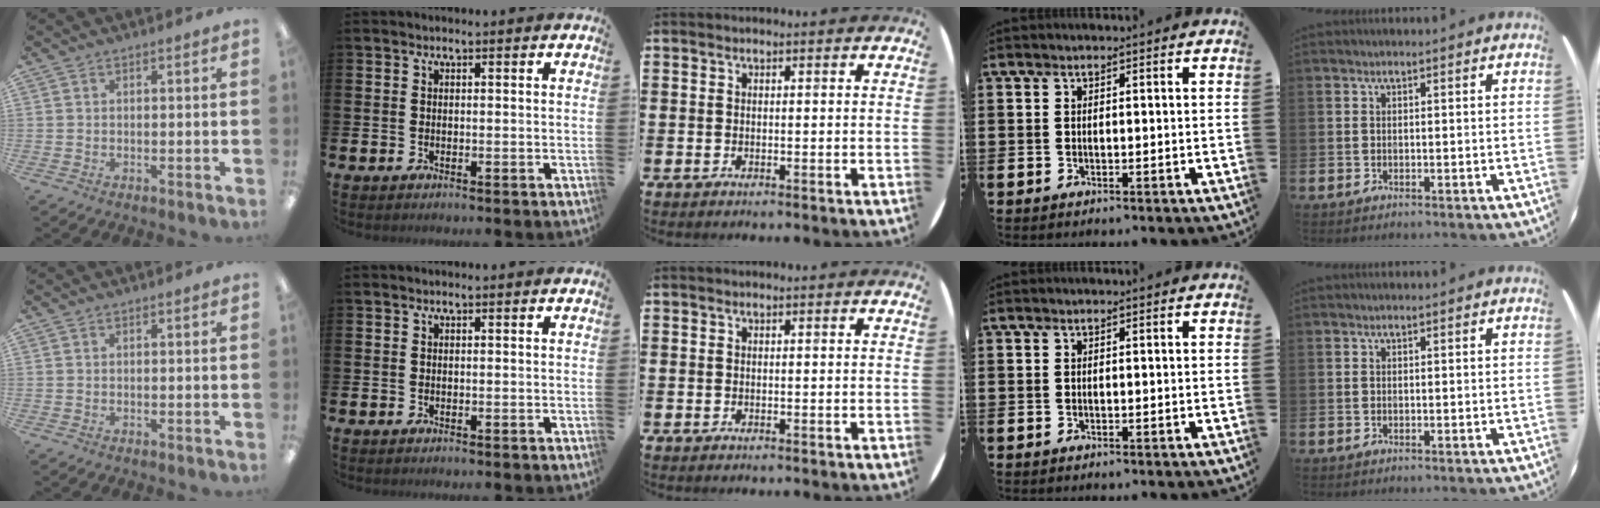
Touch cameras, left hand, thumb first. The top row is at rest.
{}